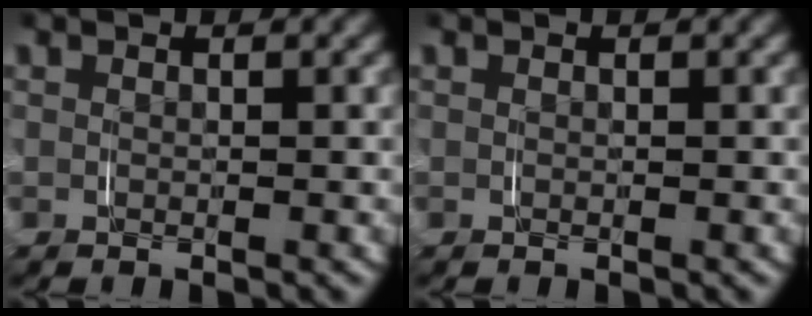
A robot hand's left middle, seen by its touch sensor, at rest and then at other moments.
{"total": 0.0}